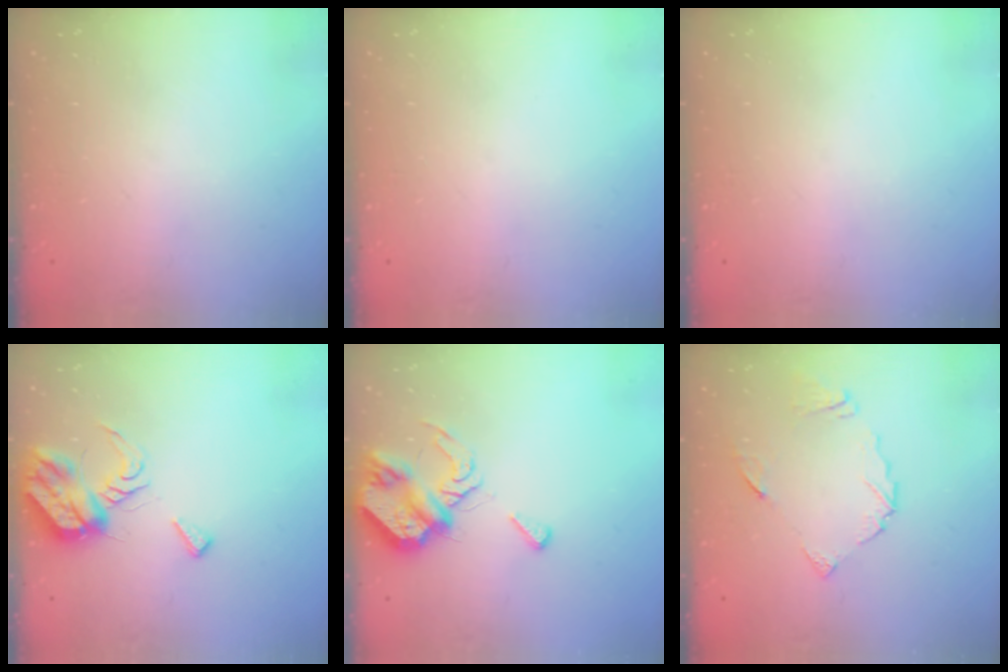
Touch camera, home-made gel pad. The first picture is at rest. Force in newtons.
{"total": 0.0}
{"total": 0.0}
{"total": 9.1, "press": 9.1, "slide": 0.6}
{"total": 8.2, "press": 8.1, "slide": 1.1}
{"total": 7.6, "press": 7.6, "slide": 0.8}